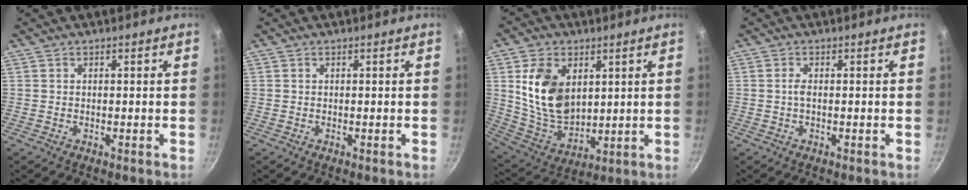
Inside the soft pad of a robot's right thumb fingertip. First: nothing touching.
{"total": 0.0}
{"total": 14.9, "force": [3.8, 10.0, 10.4], "torque": [-0.164, -0.029, 0.086]}
{"total": 1.3, "force": [-0.1, 0.5, 1.2], "torque": [-0.026, 0.003, -0.003]}